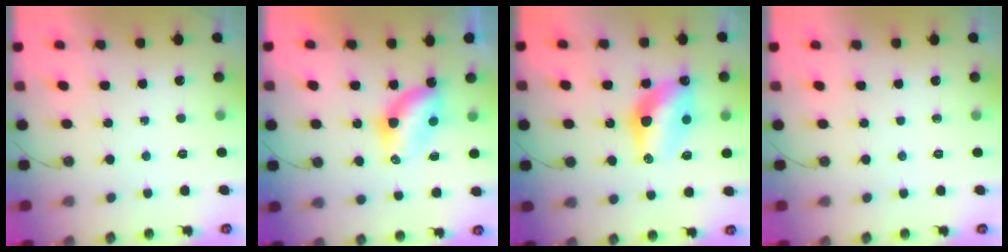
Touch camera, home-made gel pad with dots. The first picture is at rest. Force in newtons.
{"total": 6.4, "press": 6.4, "slide": 0.2}
{"total": 11.5, "press": 11.4, "slide": 0.7}
{"total": 0.0}